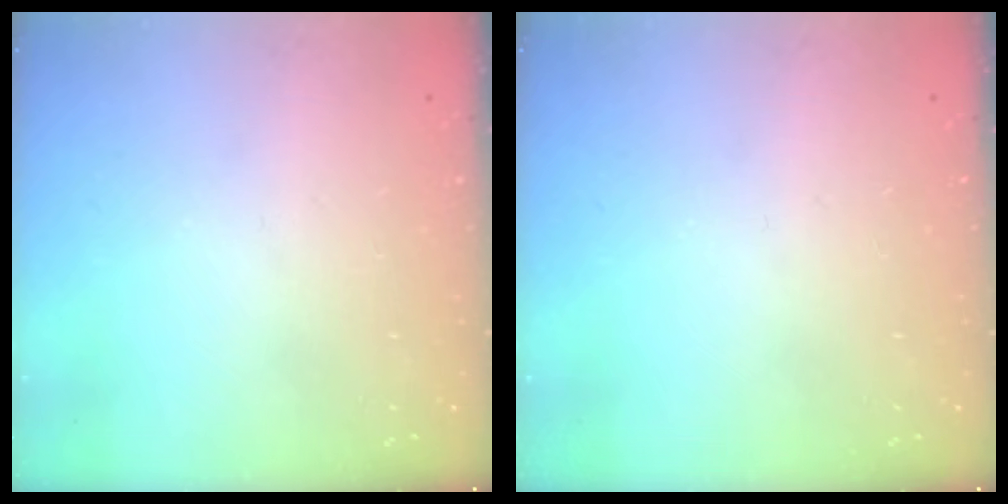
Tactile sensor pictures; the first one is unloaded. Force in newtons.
{"total": 0.0}